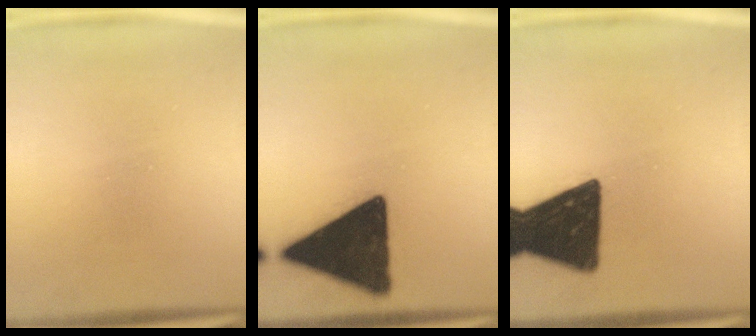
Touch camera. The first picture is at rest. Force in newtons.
{"total": 14.3}
{"total": 18.5}